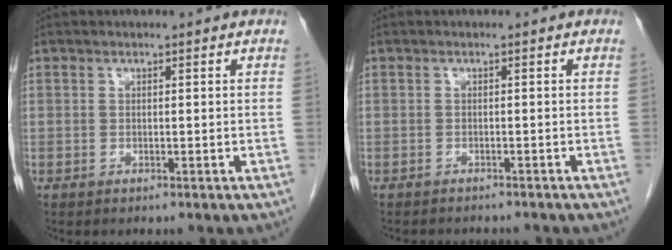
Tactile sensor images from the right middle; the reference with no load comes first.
{"total": 4.6, "force": [-4.3, 1.0, 1.3], "torque": [-0.013, -0.003, -0.054]}